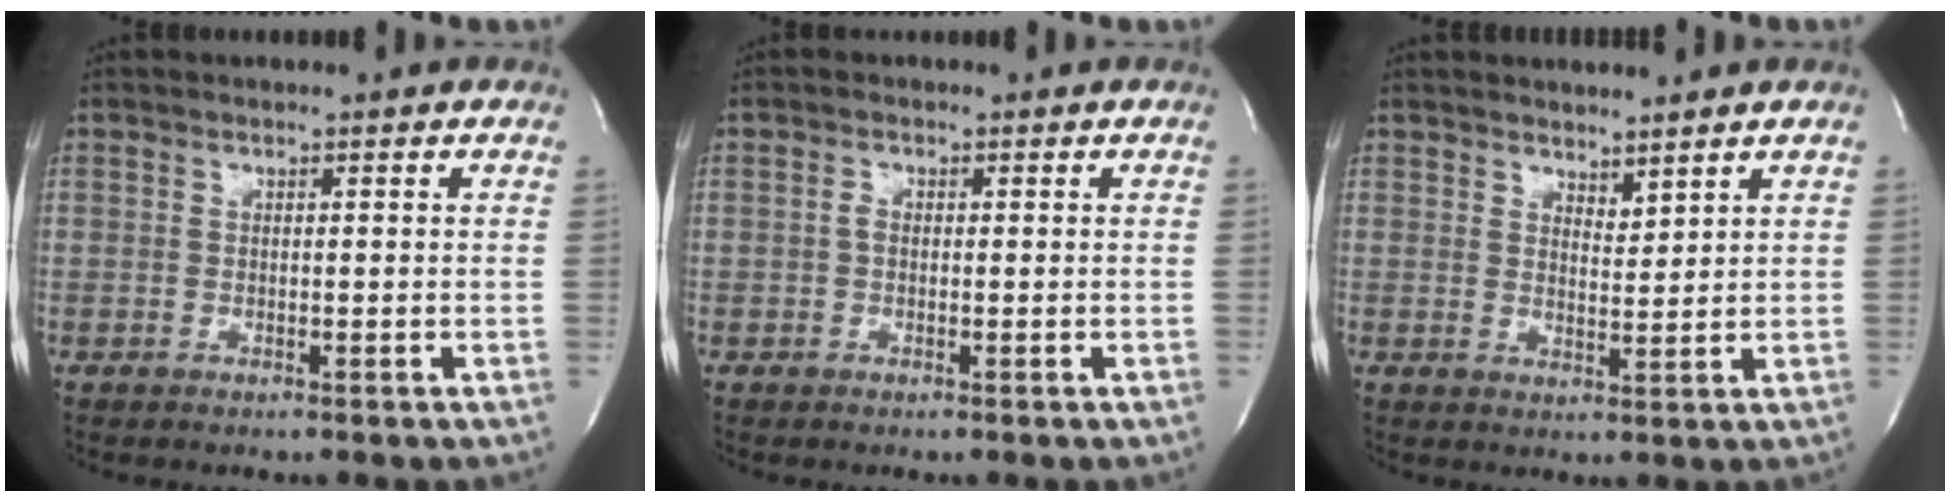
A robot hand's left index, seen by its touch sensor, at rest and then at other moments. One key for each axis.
{"total": 1.2, "fx": -0.3, "fy": 0.8, "fz": 0.8, "tx": -0.014, "ty": -0.001, "tz": -0.008}
{"total": 3.2, "fx": 2.8, "fy": 1.1, "fz": 1.1, "tx": -0.017, "ty": -0.010, "tz": 0.049}